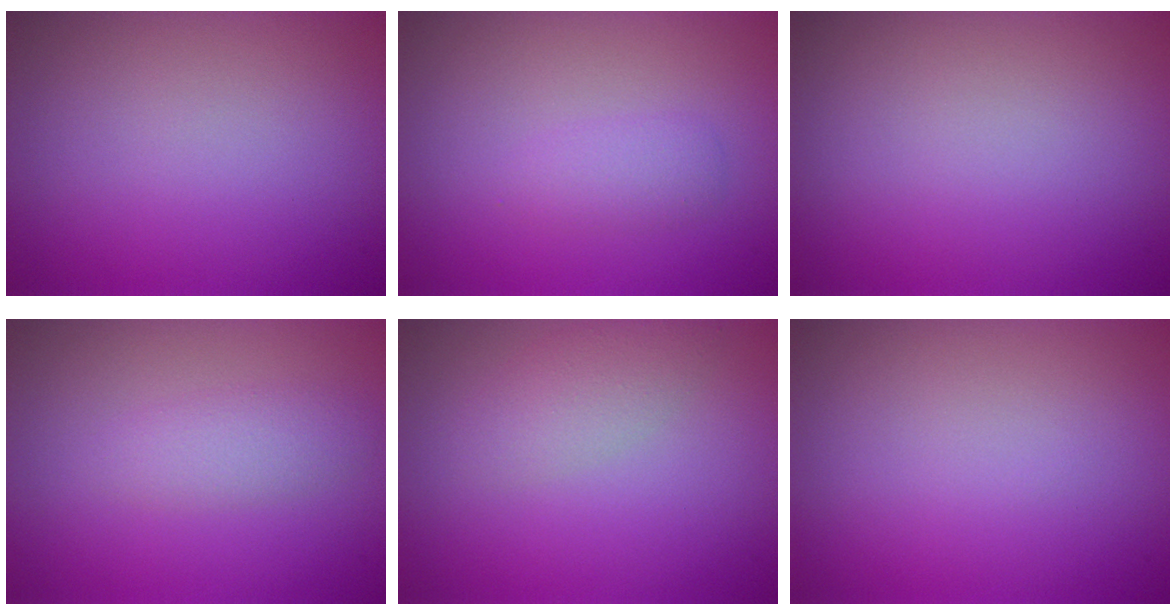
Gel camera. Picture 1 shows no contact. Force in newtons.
{"total": 1.4, "press": 1.4, "slide": 0.0}
{"total": 0.0}
{"total": 2.0, "press": 2.0, "slide": 0.1}
{"total": 2.3, "press": 2.3, "slide": 0.1}
{"total": 0.0}